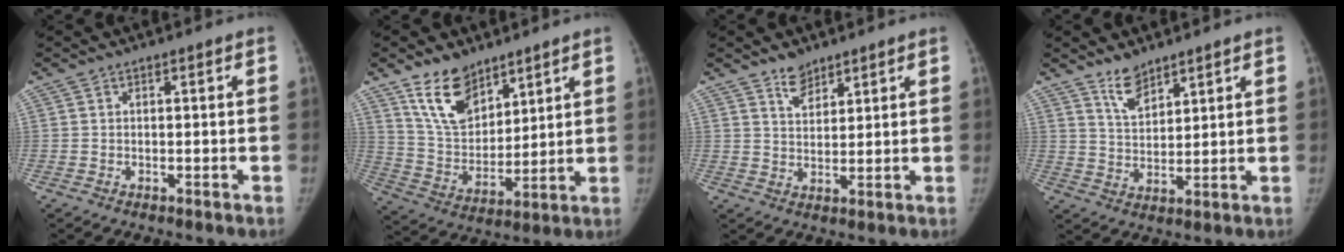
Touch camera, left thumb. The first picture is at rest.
{"total": 12.6, "force": [8.7, 7.0, 5.8], "torque": [-0.071, -0.057, 0.174]}
{"total": 4.1, "force": [3.3, 2.2, 1.3], "torque": [-0.001, -0.028, 0.061]}
{"total": 5.5, "force": [4.4, 2.4, 2.3], "torque": [-0.022, -0.037, 0.088]}